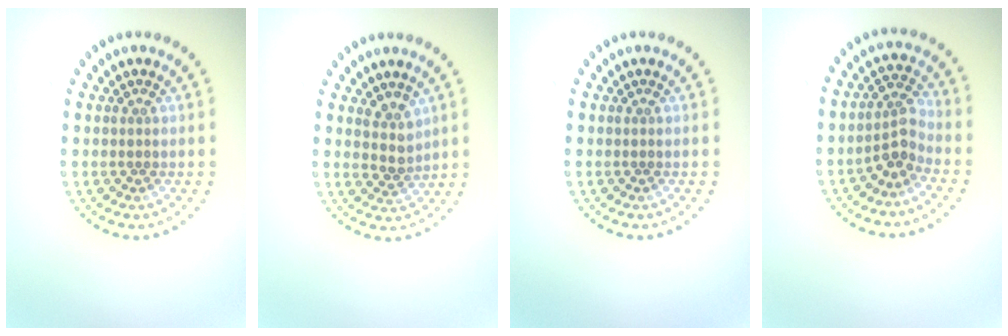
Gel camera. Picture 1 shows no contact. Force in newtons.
{"total": 2.2, "press": 1.7, "slide": 1.4}
{"total": 0.0}
{"total": 2.6, "press": 2.0, "slide": 1.7}